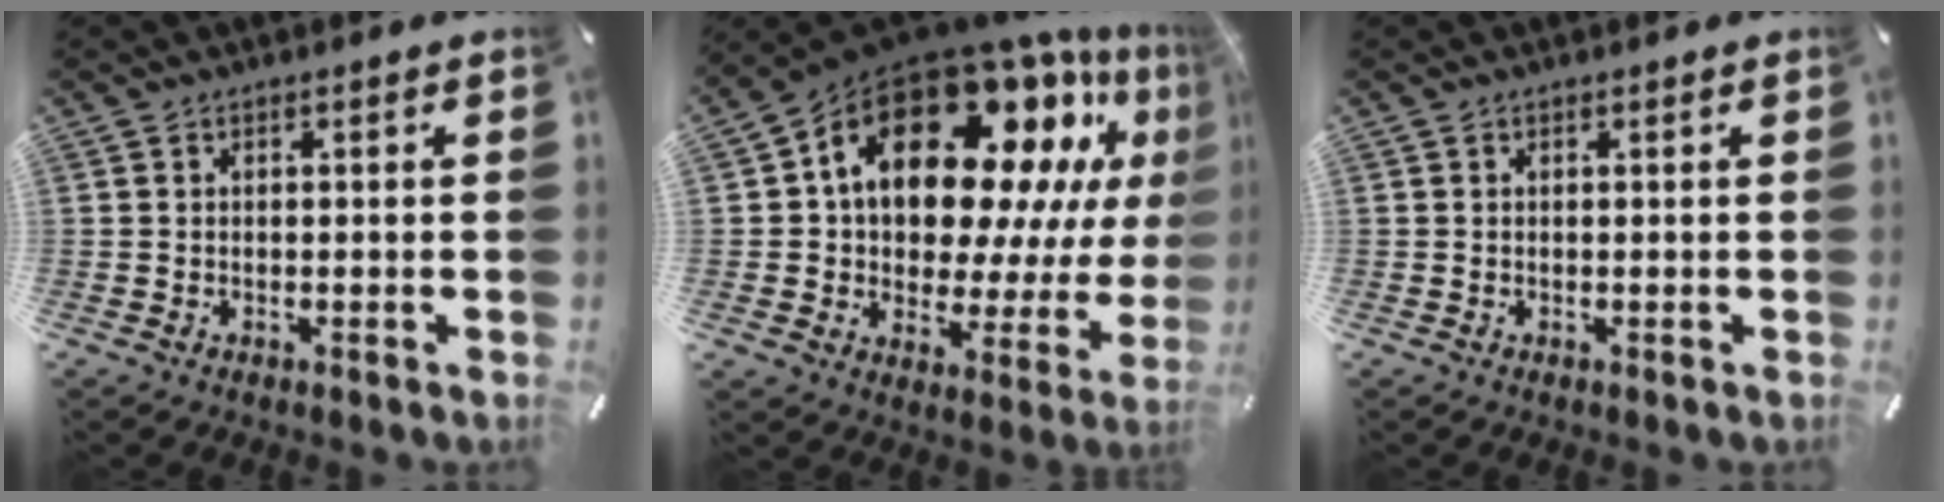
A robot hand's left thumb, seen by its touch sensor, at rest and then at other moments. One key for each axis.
{"total": 23.3, "fx": 12.3, "fy": 13.4, "fz": 14.6, "tx": -0.238, "ty": -0.093, "tz": 0.215}
{"total": 0.0}